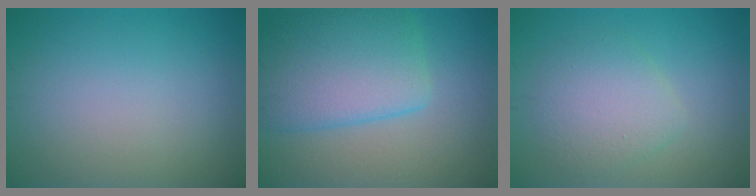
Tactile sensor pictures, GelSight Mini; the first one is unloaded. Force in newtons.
{"total": 7.2, "press": 7.2, "slide": 0.2}
{"total": 3.6, "press": 3.6, "slide": 0.4}